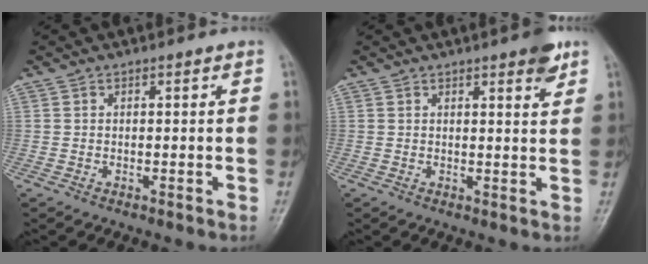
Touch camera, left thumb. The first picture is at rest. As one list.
[{"total": 4.2, "force": [2.6, 1.0, 3.2], "torque": [-0.034, -0.012, 0.030]}]